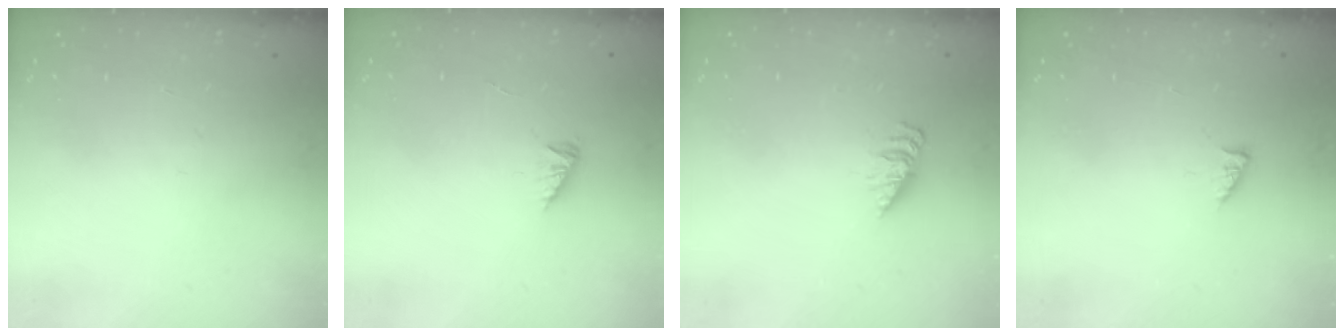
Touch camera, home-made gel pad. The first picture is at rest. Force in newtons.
{"total": 2.2, "press": 2.2, "slide": 0.5}
{"total": 2.0, "press": 2.0, "slide": 0.3}
{"total": 1.6, "press": 1.5, "slide": 0.3}